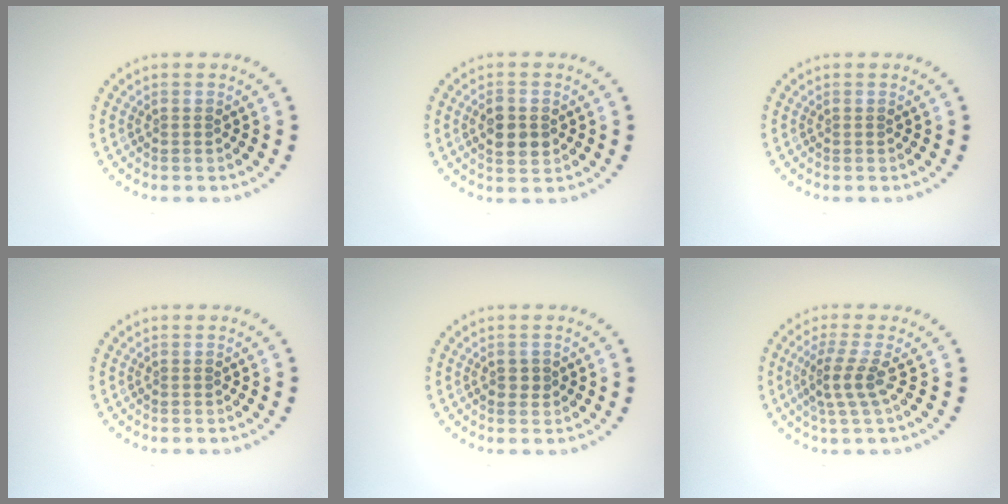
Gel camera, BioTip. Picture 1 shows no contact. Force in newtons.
{"total": 3.0, "press": 3.0, "slide": 0.2}
{"total": 0.0}
{"total": 0.0}
{"total": 1.2, "press": 1.2, "slide": 0.1}
{"total": 2.6, "press": 1.9, "slide": 1.8}